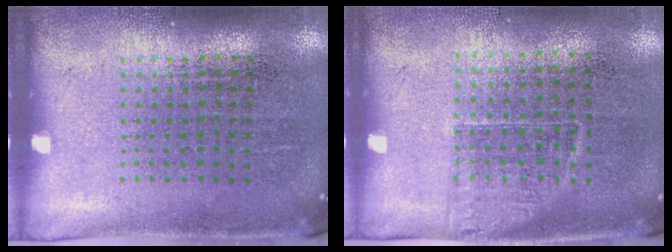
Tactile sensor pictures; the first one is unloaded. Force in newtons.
{"total": 1.2, "press": 0.9, "slide": 0.7}